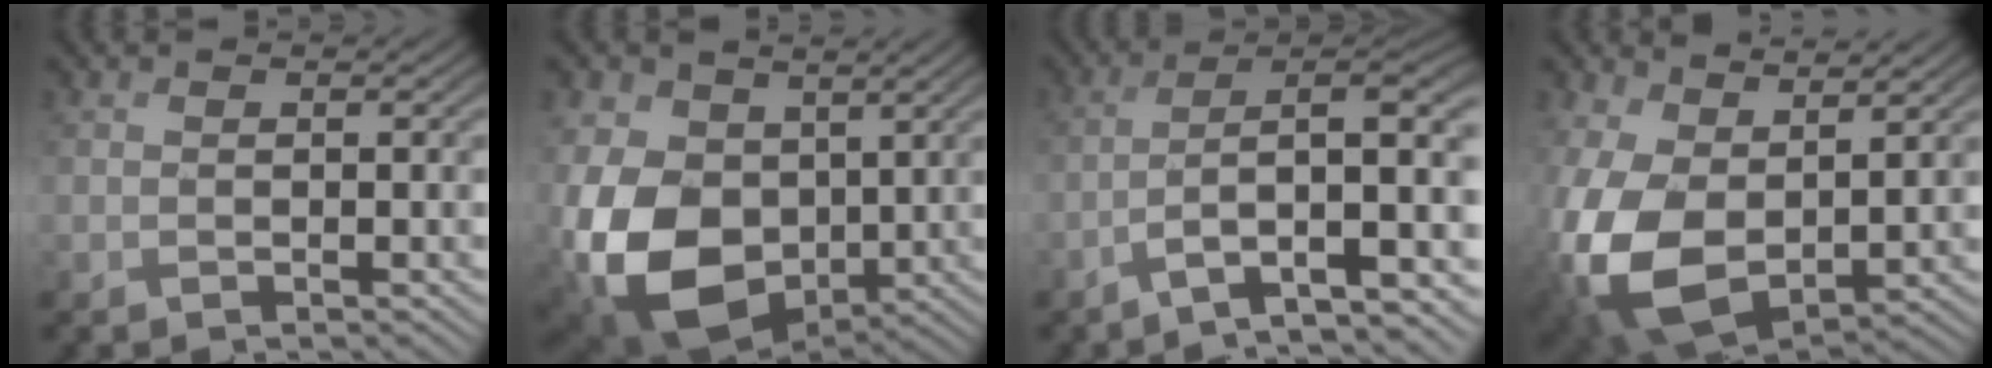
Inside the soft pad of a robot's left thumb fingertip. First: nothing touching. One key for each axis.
{"total": 17.1, "fx": -0.4, "fy": 12.1, "fz": 12.0, "tx": -0.297, "ty": -0.040, "tz": 0.002}
{"total": 9.6, "fx": -3.7, "fy": 2.6, "fz": 8.5, "tx": -0.144, "ty": 0.002, "tz": -0.065}
{"total": 11.9, "fx": 1.1, "fy": 8.0, "fz": 8.7, "tx": -0.243, "ty": -0.020, "tz": 0.023}